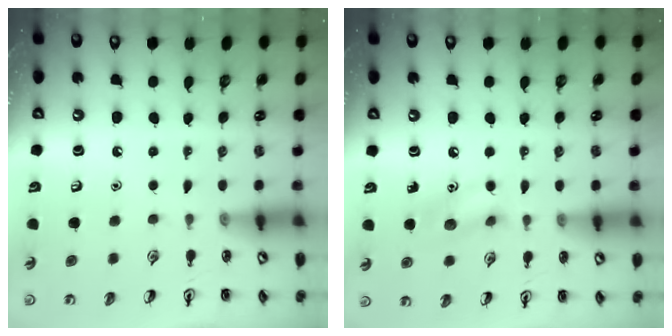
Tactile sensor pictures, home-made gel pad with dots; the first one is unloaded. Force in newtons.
{"total": 8.1, "press": 8.0, "slide": 1.1}